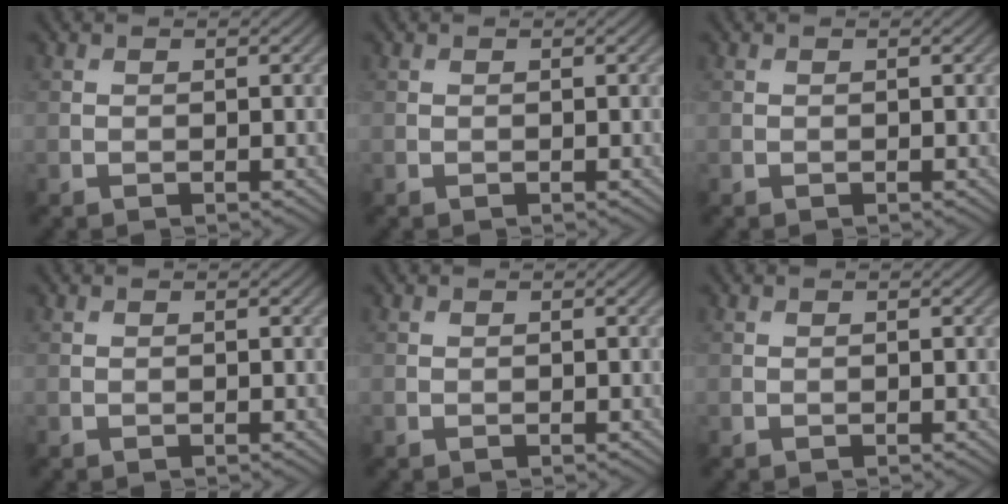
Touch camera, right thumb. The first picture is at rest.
{"total": 0.0}
{"total": 0.0}
{"total": 0.0}
{"total": 0.0}
{"total": 0.0}